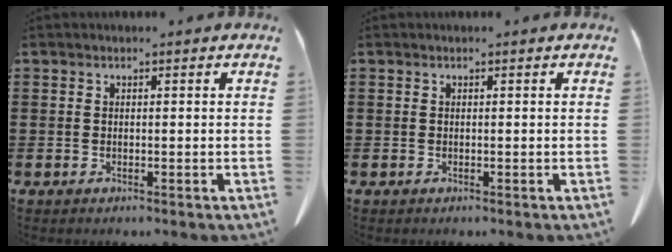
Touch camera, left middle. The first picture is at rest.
{"total": 0.0}